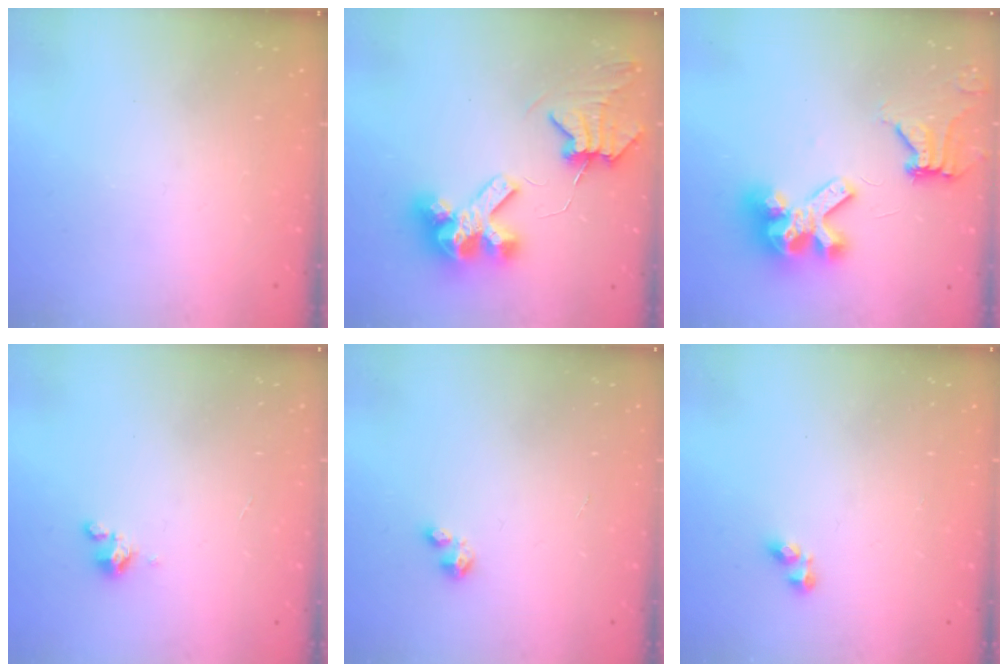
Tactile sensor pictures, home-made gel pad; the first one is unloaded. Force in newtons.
{"total": 9.1, "press": 9.0, "slide": 1.3}
{"total": 15.6, "press": 15.4, "slide": 2.1}
{"total": 1.8, "press": 1.7, "slide": 0.4}
{"total": 2.1, "press": 2.0, "slide": 0.5}
{"total": 2.8, "press": 2.8, "slide": 0.3}